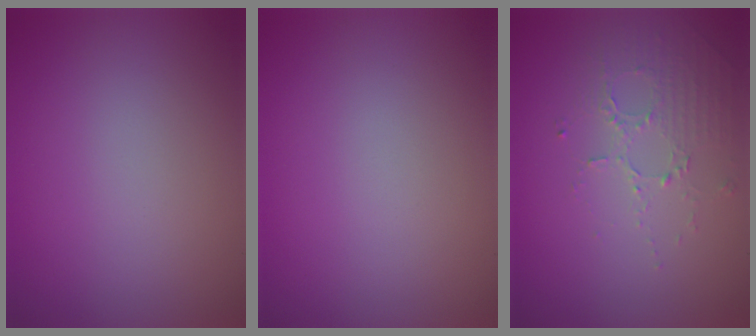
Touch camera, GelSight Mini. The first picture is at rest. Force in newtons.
{"total": 0.0}
{"total": 1.7, "press": 1.2, "slide": 1.2}